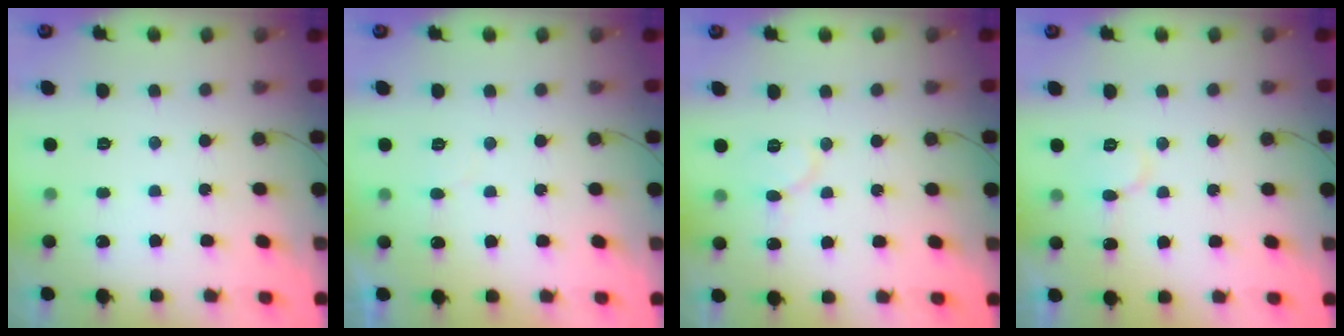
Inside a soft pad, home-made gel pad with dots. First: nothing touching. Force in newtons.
{"total": 3.3, "press": 3.3, "slide": 0.2}
{"total": 4.9, "press": 4.9, "slide": 0.2}
{"total": 5.9, "press": 5.9, "slide": 0.5}